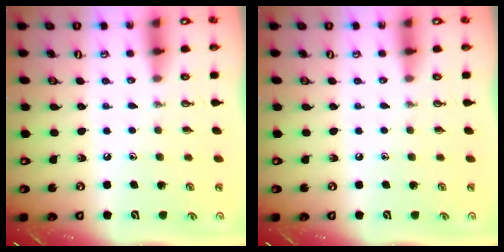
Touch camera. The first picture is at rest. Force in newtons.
{"total": 0.0}